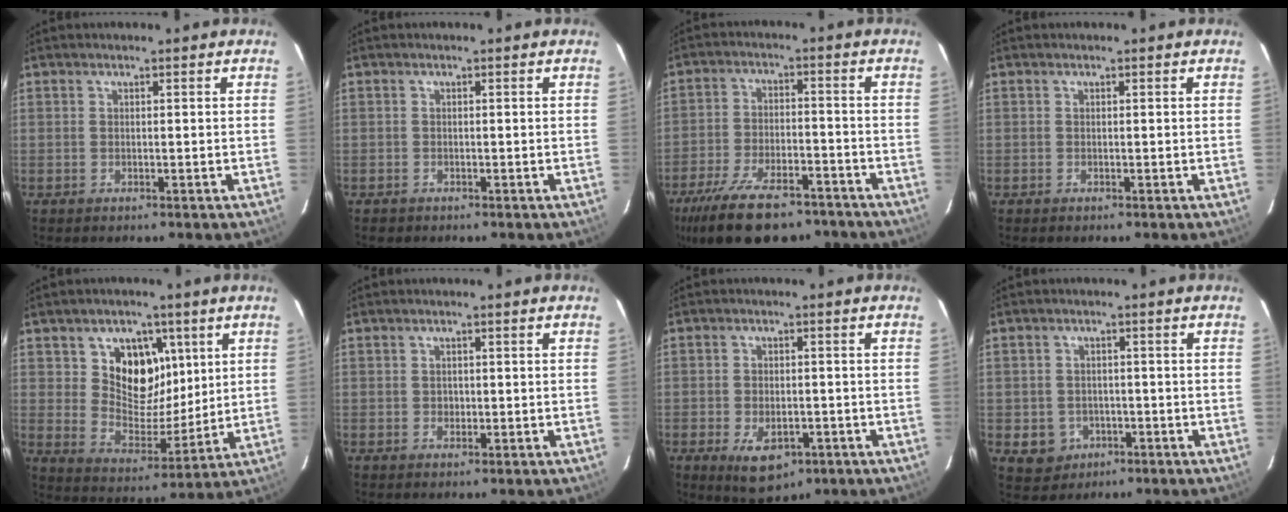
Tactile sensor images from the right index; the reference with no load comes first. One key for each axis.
{"total": 1.4, "fx": -0.7, "fy": 1.2, "fz": 0.0, "tx": -0.003, "ty": 0.005, "tz": -0.008}
{"total": 19.3, "fx": -14.2, "fy": 8.0, "fz": 10.2, "tx": -0.219, "ty": -0.024, "tz": -0.218}
{"total": 0.0}
{"total": 11.7, "fx": 4.6, "fy": 8.8, "fz": 6.1, "tx": -0.105, "ty": -0.010, "tz": 0.089}
{"total": 1.2, "fx": -0.1, "fy": 1.2, "fz": 0.2, "tx": 0.001, "ty": 0.002, "tz": 0.001}
{"total": 8.2, "fx": -3.9, "fy": 4.8, "fz": 5.4, "tx": -0.107, "ty": -0.013, "tz": -0.052}
{"total": 5.4, "fx": -1.7, "fy": 5.0, "fz": 0.9, "tx": -0.028, "ty": 0.014, "tz": -0.011}